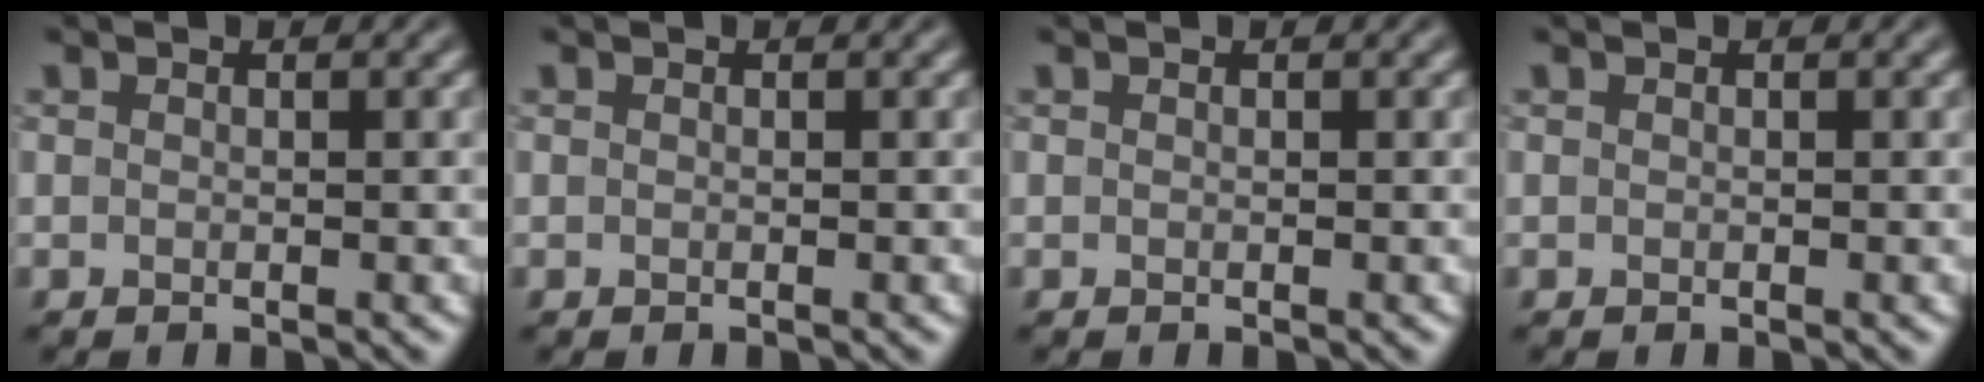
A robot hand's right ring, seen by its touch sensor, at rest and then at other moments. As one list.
[{"total": 0.0}, {"total": 0.0}, {"total": 0.0}]